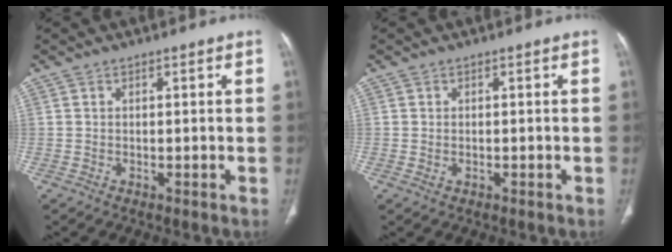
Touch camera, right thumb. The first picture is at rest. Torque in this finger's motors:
{"motor_torque": [-0.31, 0.23, 0.20, 0.42, 0.09]}